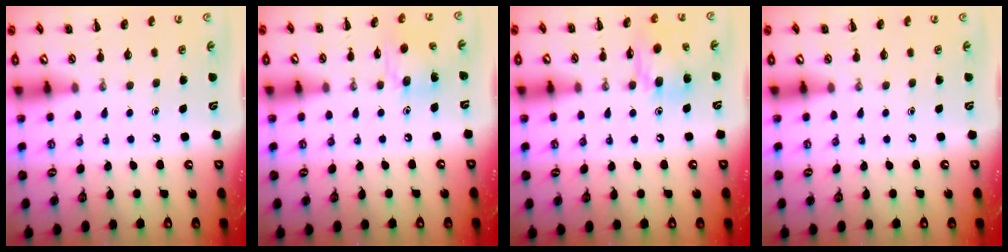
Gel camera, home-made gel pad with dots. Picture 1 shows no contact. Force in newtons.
{"total": 6.9, "press": 6.9, "slide": 0.5}
{"total": 13.2, "press": 12.9, "slide": 2.9}
{"total": 0.0}